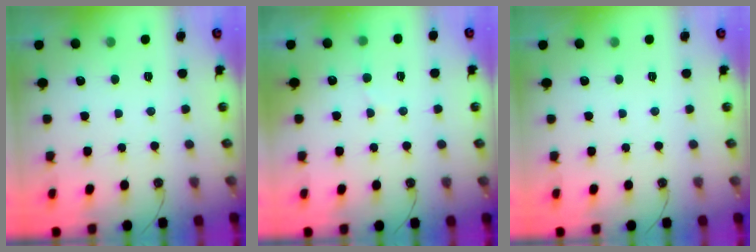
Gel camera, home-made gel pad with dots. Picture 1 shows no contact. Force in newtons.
{"total": 5.2, "press": 5.1, "slide": 1.1}
{"total": 0.0}